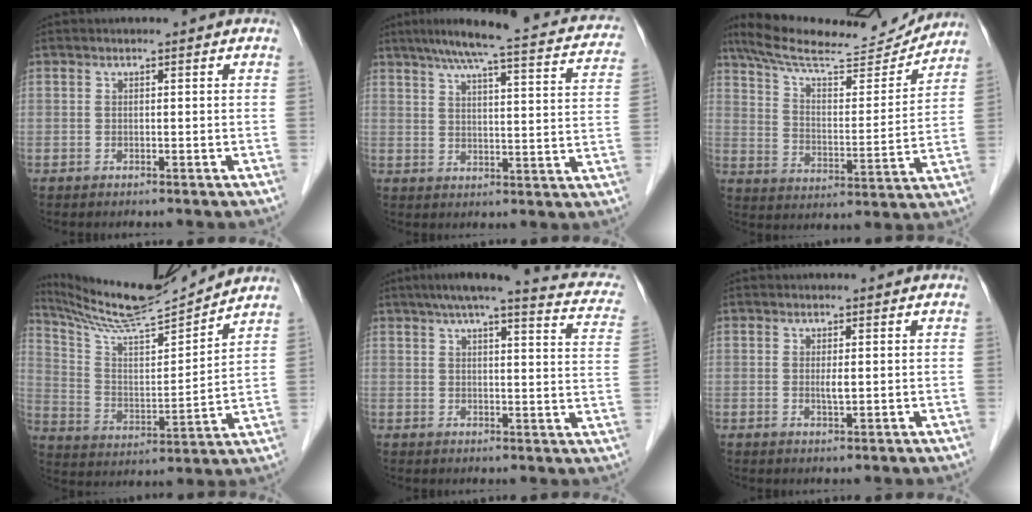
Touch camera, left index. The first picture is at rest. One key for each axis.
{"total": 22.5, "fx": 19.4, "fy": 2.6, "fz": 11.1, "tx": -0.158, "ty": -0.002, "tz": 0.230}
{"total": 18.4, "fx": 17.0, "fy": 2.7, "fz": 6.3, "tx": -0.107, "ty": -0.005, "tz": 0.259}
{"total": 16.7, "fx": 15.6, "fy": -0.1, "fz": 6.0, "tx": -0.117, "ty": -0.002, "tz": 0.271}
{"total": 18.1, "fx": 14.3, "fy": 2.7, "fz": 10.8, "tx": -0.141, "ty": 0.014, "tz": 0.156}
{"total": 1.2, "fx": 0.0, "fy": 0.1, "fz": 1.2, "tx": -0.026, "ty": -0.006, "tz": 0.002}